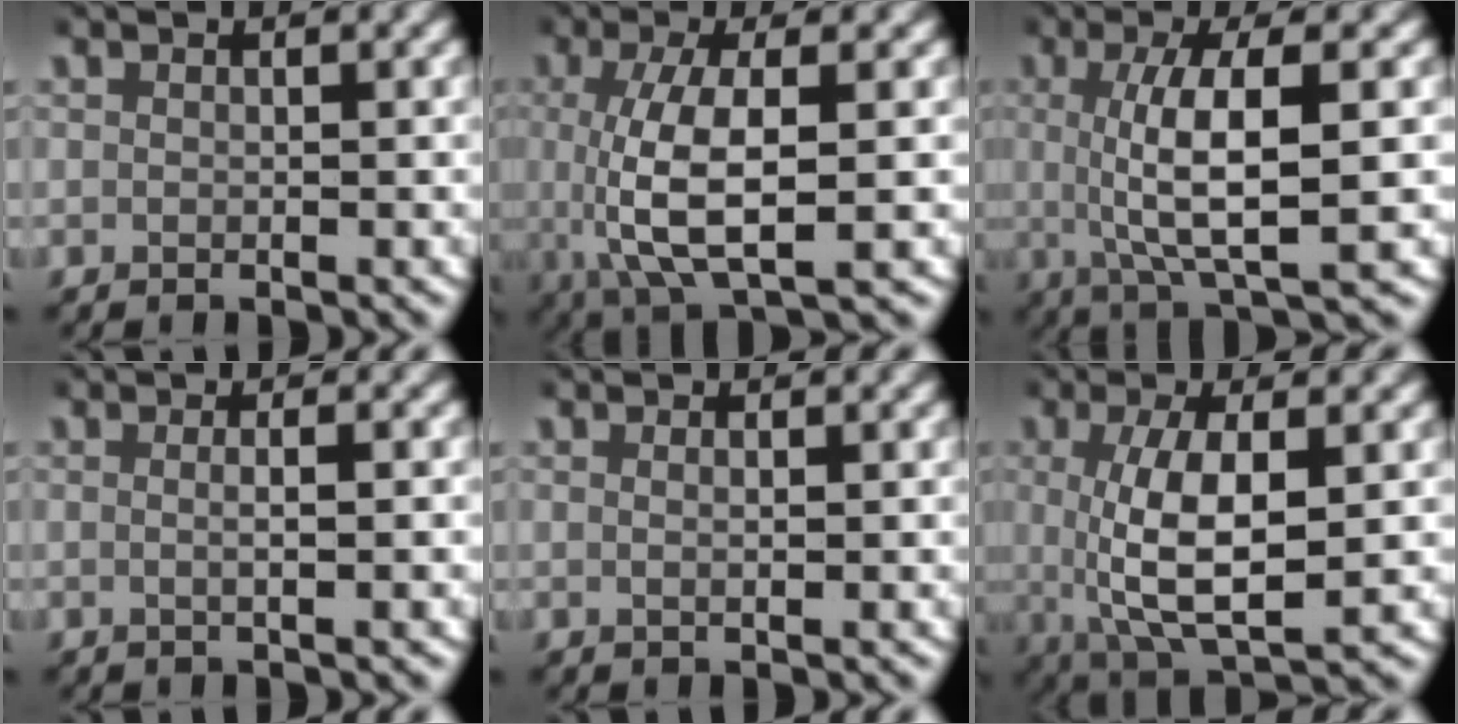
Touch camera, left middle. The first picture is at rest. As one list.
[{"total": 7.6, "force": [-0.6, 3.1, 7.0], "torque": [-0.143, -0.014, 0.001]}, {"total": 7.2, "force": [0.1, 1.7, 7.0], "torque": [-0.122, -0.004, 0.005]}, {"total": 1.4, "force": [-0.1, -0.1, 1.4], "torque": [-0.025, -0.002, -0.003]}, {"total": 0.6, "force": [0.1, 0.0, 0.6], "torque": [-0.013, -0.004, 0.003]}, {"total": 7.7, "force": [0.2, 3.1, 7.0], "torque": [-0.129, -0.014, 0.016]}]